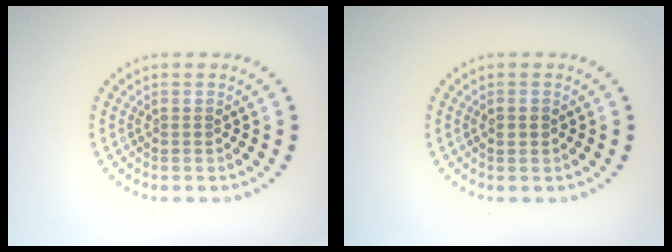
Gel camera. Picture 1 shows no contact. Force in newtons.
{"total": 1.2, "press": 1.2, "slide": 0.1}